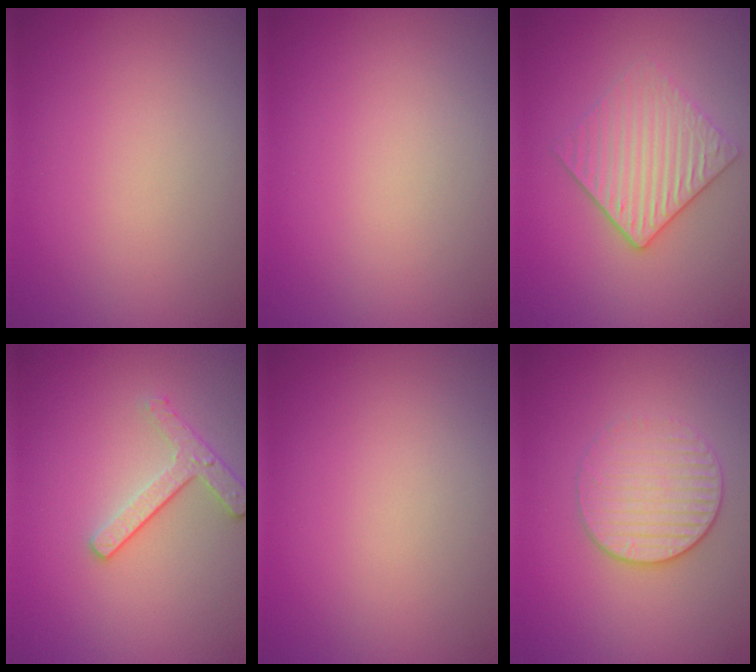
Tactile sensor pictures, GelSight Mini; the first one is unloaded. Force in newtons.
{"total": 0.0}
{"total": 3.6, "press": 3.1, "slide": 1.8}
{"total": 2.5, "press": 2.2, "slide": 1.1}
{"total": 0.0}
{"total": 3.1, "press": 2.8, "slide": 1.2}